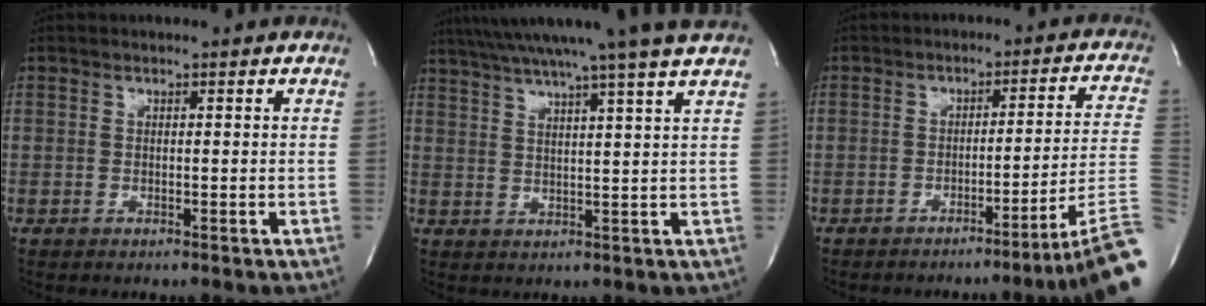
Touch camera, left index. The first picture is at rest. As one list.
[{"total": 16.9, "force": [14.3, -2.3, 8.6], "torque": [-0.151, -0.007, 0.196]}, {"total": 13.0, "force": [-8.0, -3.1, 9.7], "torque": [-0.047, 0.026, -0.107]}]